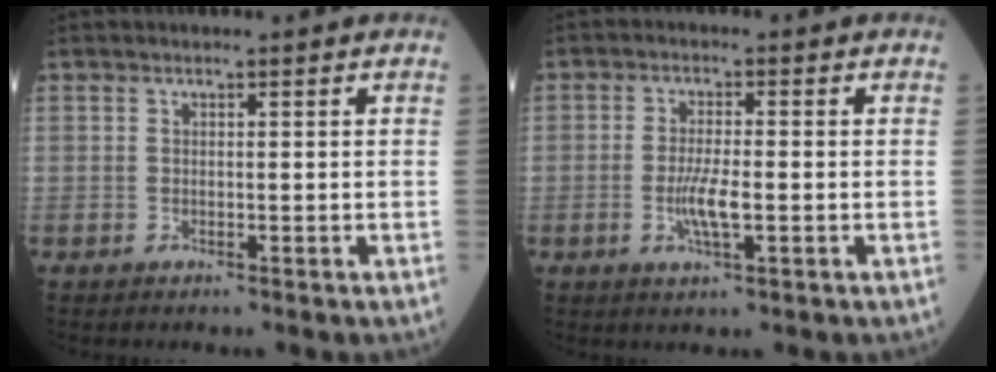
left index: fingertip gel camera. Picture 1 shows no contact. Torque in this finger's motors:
{"motor_torque": [0.80, 0.13, 0.15, 0.04]}